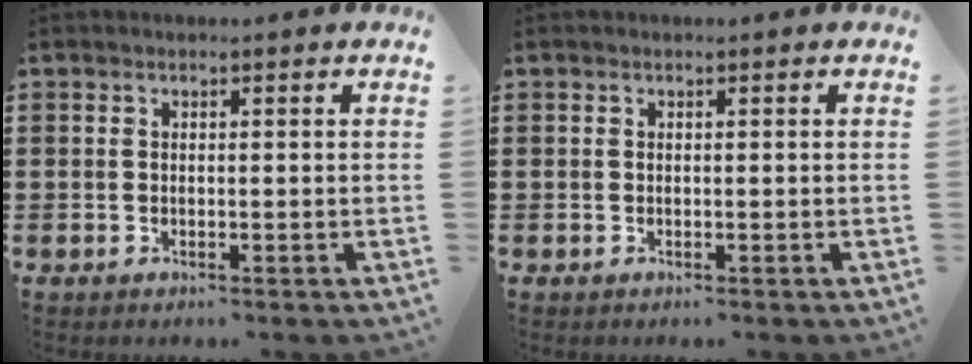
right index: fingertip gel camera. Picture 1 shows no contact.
{"total": 0.0}